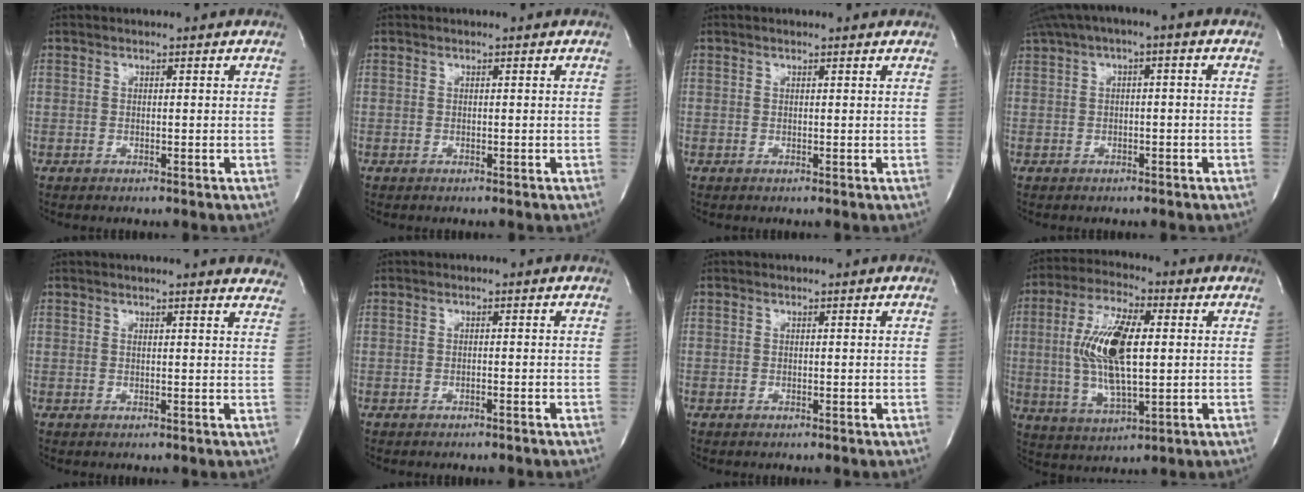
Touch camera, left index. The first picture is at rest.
{"total": 0.0}
{"total": 1.5, "force": [1.4, 0.2, 0.5], "torque": [-0.014, 0.011, 0.013]}
{"total": 5.9, "force": [1.6, 1.5, 5.4], "torque": [-0.111, 0.037, 0.031]}
{"total": 8.3, "force": [8.0, 0.7, 2.4], "torque": [-0.012, -0.022, 0.060]}
{"total": 1.0, "force": [-0.9, -0.1, 0.5], "torque": [-0.015, 0.003, -0.009]}
{"total": 0.0}
{"total": 13.1, "force": [0.7, 3.8, 12.5], "torque": [-0.261, 0.002, 0.016]}